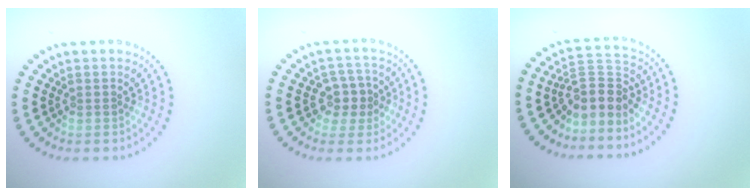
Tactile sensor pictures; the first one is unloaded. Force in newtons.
{"total": 2.9, "press": 2.7, "slide": 1.0}
{"total": 3.3, "press": 2.6, "slide": 2.0}